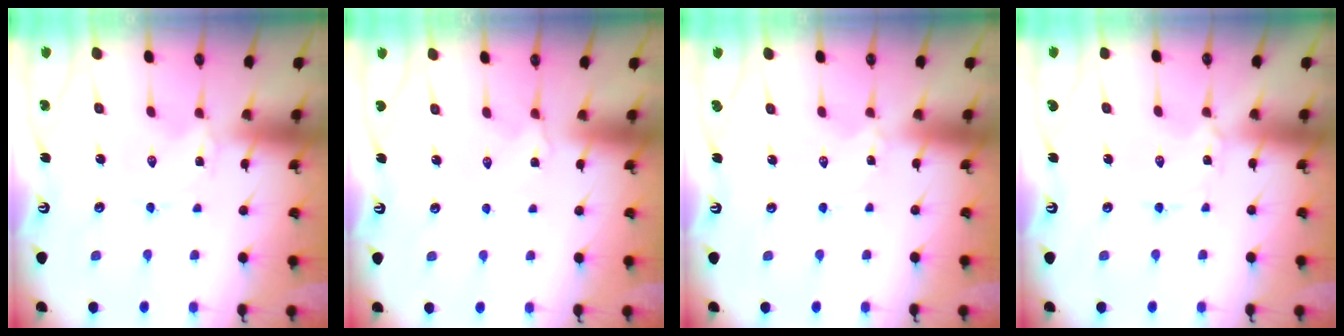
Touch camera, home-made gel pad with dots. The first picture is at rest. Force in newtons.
{"total": 2.2, "press": 2.1, "slide": 0.4}
{"total": 1.6, "press": 1.6, "slide": 0.2}
{"total": 1.8, "press": 1.8, "slide": 0.3}